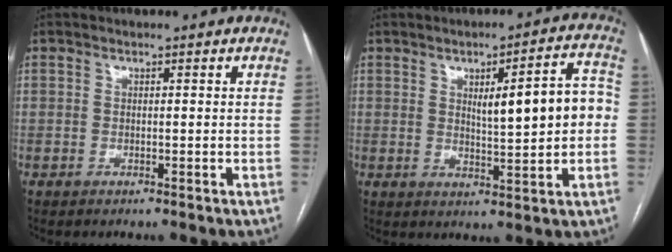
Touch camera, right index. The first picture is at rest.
{"total": 9.7, "force": [0.8, 1.8, 9.5], "torque": [-0.131, 0.024, 0.016]}